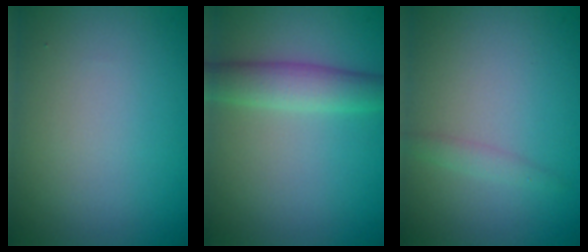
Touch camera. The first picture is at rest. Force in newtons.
{"total": 3.7, "press": 3.7, "slide": 0.2}
{"total": 1.0, "press": 1.0, "slide": 0.0}